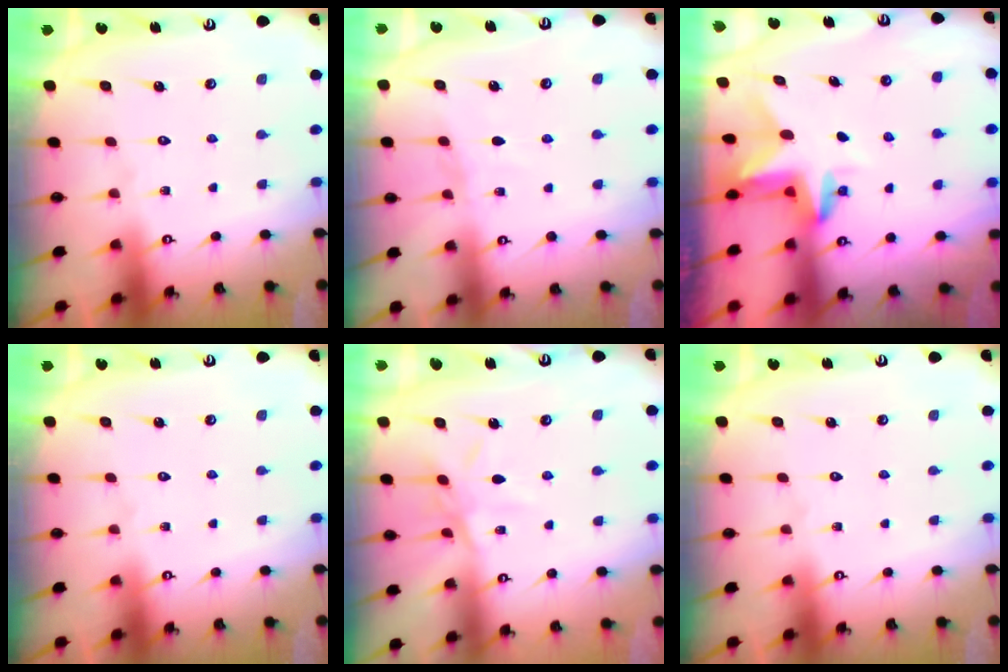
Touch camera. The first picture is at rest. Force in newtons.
{"total": 3.5, "press": 3.4, "slide": 0.4}
{"total": 3.1, "press": 3.1, "slide": 0.2}
{"total": 0.0}
{"total": 7.4, "press": 7.4, "slide": 0.6}
{"total": 0.0}